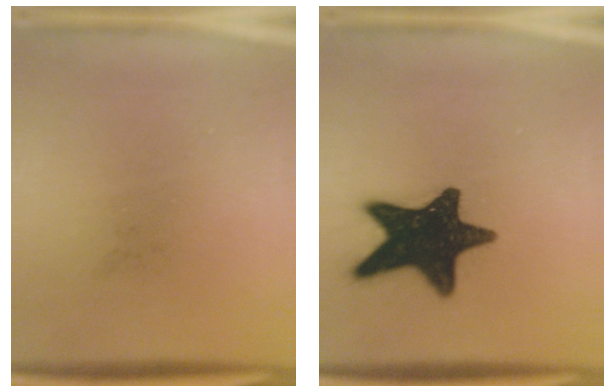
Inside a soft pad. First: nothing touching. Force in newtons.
{"total": 17.8}